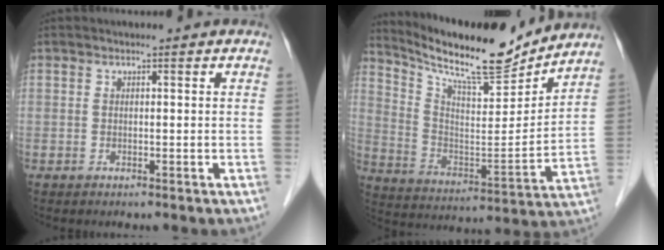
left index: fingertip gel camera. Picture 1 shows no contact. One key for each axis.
{"total": 17.2, "fx": 15.9, "fy": 1.6, "fz": 6.5, "tx": -0.130, "ty": -0.020, "tz": 0.262}